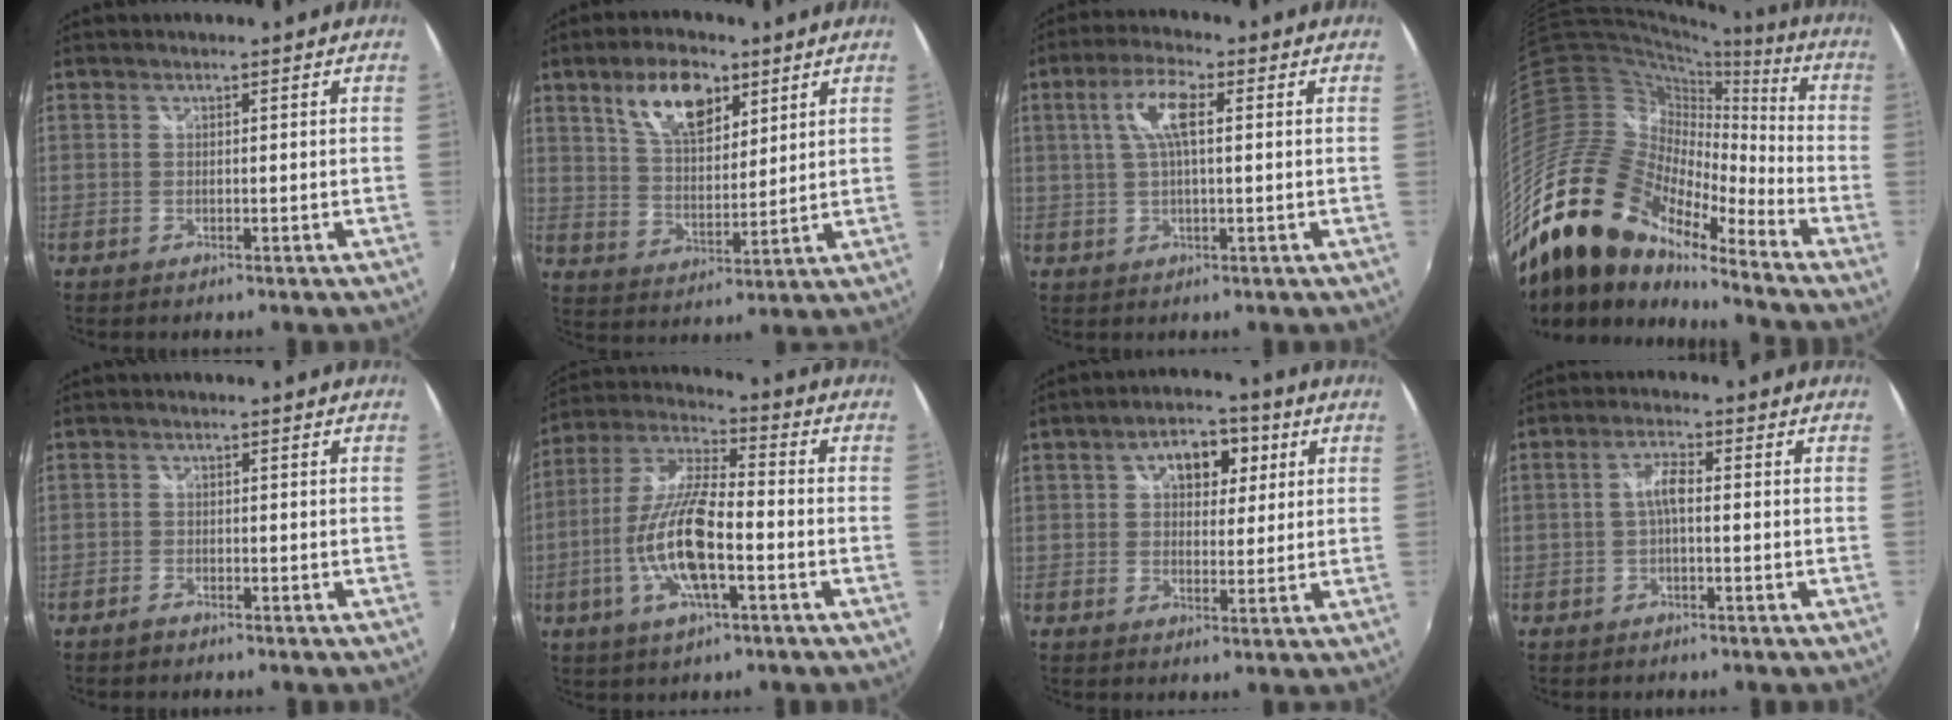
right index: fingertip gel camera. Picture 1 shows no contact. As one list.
[{"total": 11.2, "force": [6.2, 5.3, 7.7], "torque": [-0.134, 0.014, 0.115]}, {"total": 6.9, "force": [1.6, 2.0, 6.4], "torque": [-0.125, 0.013, 0.030]}, {"total": 22.7, "force": [-16.8, 10.1, 11.5], "torque": [-0.212, -0.025, -0.318]}, {"total": 1.3, "force": [-1.2, 0.6, 0.3], "torque": [-0.008, 0.002, -0.023]}, {"total": 14.5, "force": [-4.2, 4.1, 13.3], "torque": [-0.272, -0.005, -0.083]}, {"total": 8.4, "force": [2.9, 5.3, 5.9], "torque": [-0.092, 0.026, 0.044]}, {"total": 3.2, "force": [-0.5, 0.9, 3.1], "torque": [-0.062, 0.010, -0.009]}]